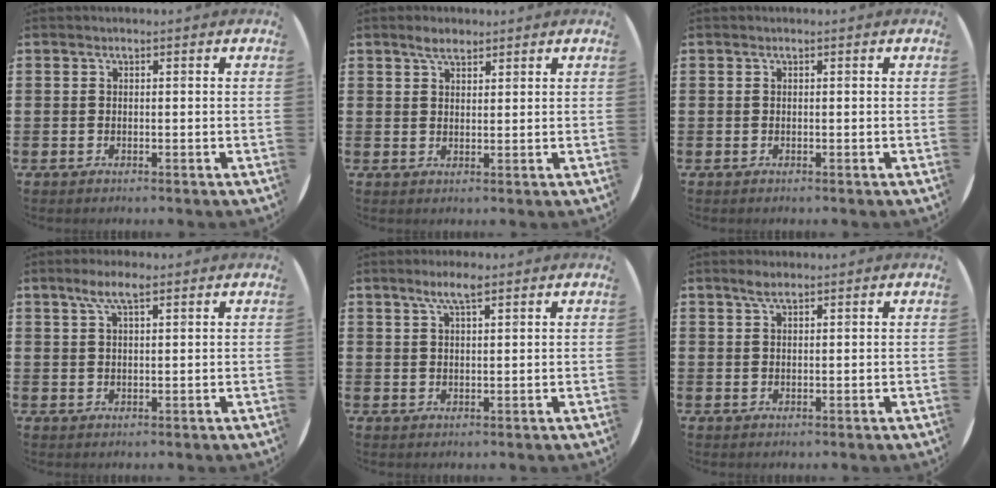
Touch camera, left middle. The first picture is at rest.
{"total": 2.7, "force": [2.2, 1.0, 1.2], "torque": [-0.019, 0.002, 0.038]}
{"total": 0.0}
{"total": 4.2, "force": [2.7, 1.1, 3.1], "torque": [-0.066, 0.008, 0.046]}
{"total": 3.8, "force": [2.6, 0.8, 2.7], "torque": [-0.050, 0.004, 0.043]}
{"total": 2.0, "force": [1.5, 0.6, 1.3], "torque": [-0.028, 0.005, 0.025]}